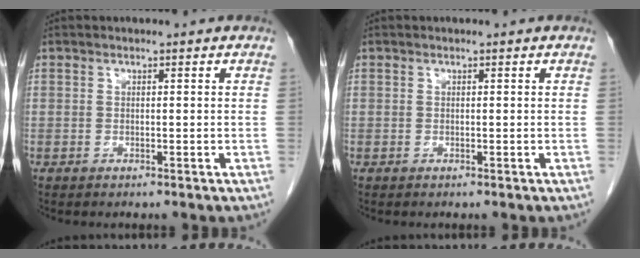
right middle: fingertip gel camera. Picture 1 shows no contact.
{"total": 0.0}